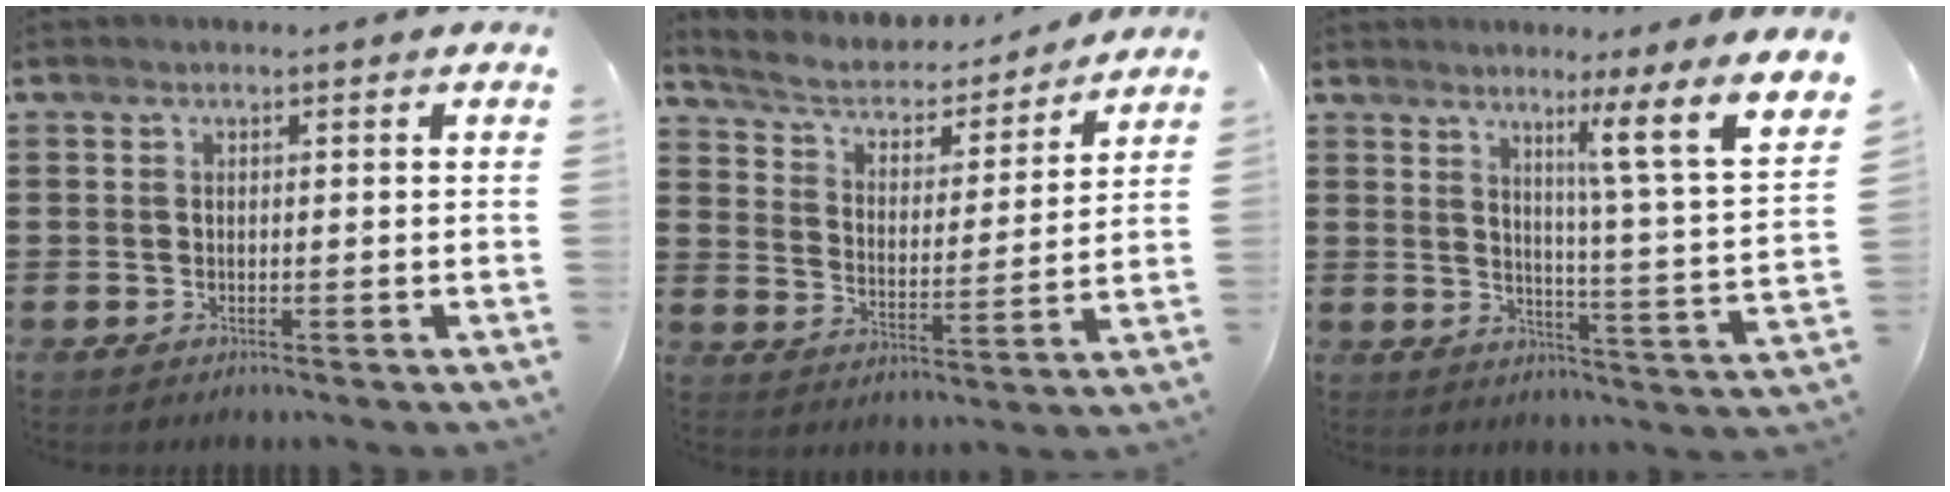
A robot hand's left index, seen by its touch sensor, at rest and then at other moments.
{"total": 4.7, "force": [4.1, 1.6, 1.6], "torque": [-0.054, -0.025, 0.062]}
{"total": 7.4, "force": [5.1, -1.9, 5.0], "torque": [-0.075, -0.065, 0.064]}